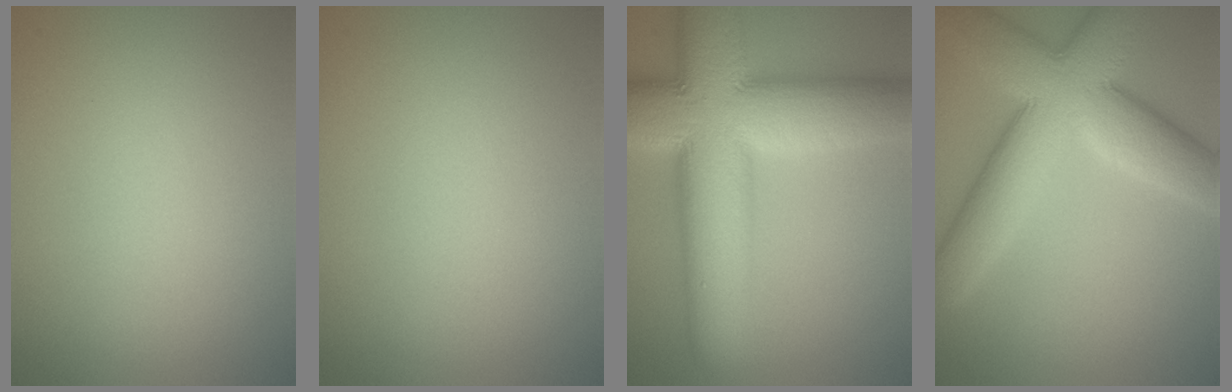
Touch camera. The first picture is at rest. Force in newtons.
{"total": 0.0}
{"total": 15.0, "press": 14.9, "slide": 0.3}
{"total": 10.1, "press": 10.1, "slide": 0.5}